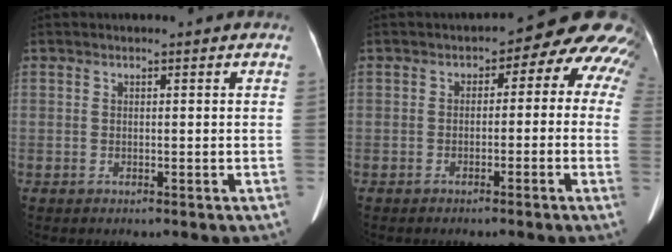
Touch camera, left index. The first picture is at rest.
{"total": 9.4, "force": [1.7, 5.4, 7.5], "torque": [-0.080, 0.040, 0.007]}